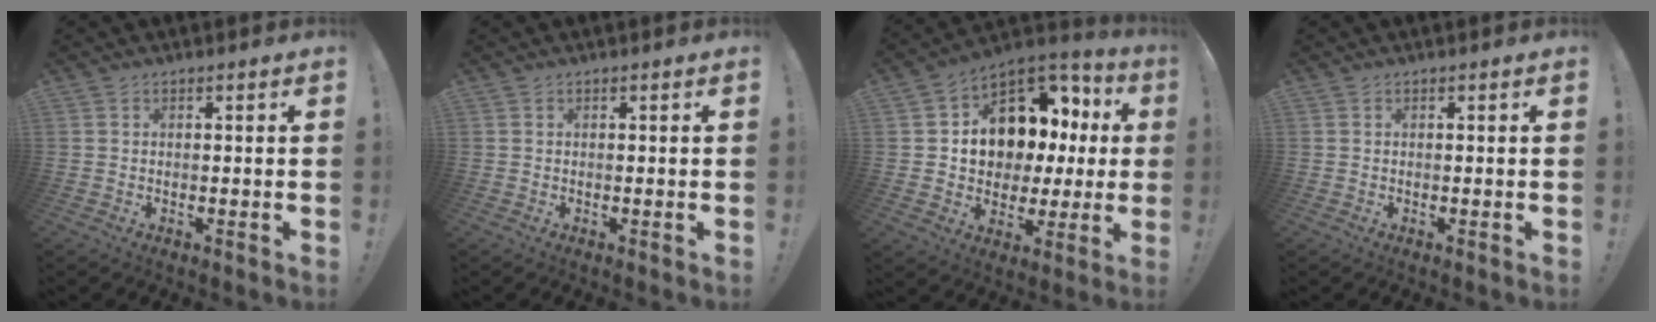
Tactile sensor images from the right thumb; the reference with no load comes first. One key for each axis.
{"total": 0.0}
{"total": 12.4, "fx": 3.9, "fy": 10.0, "fz": 6.3, "tx": -0.088, "ty": -0.038, "tz": 0.085}
{"total": 0.0}